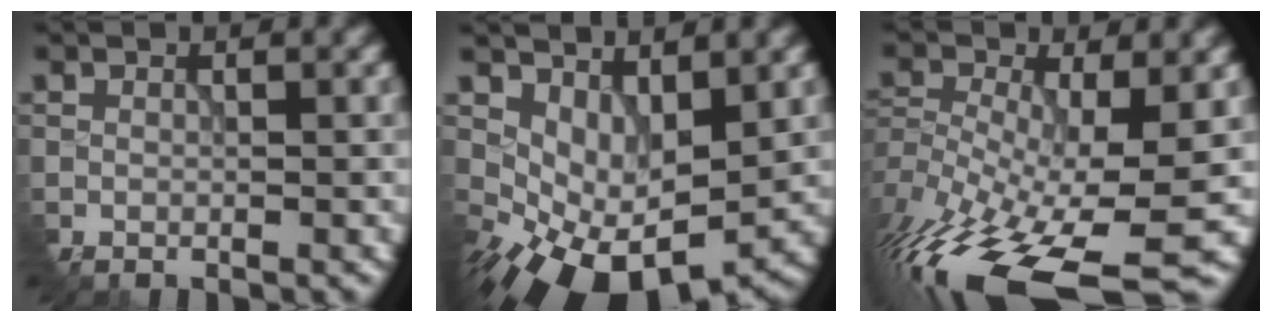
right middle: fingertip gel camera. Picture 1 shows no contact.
{"total": 8.4, "force": [-0.4, 5.4, 6.5], "torque": [-0.110, -0.028, 0.017]}
{"total": 15.3, "force": [-7.0, 6.1, 12.1], "torque": [-0.252, -0.015, -0.099]}